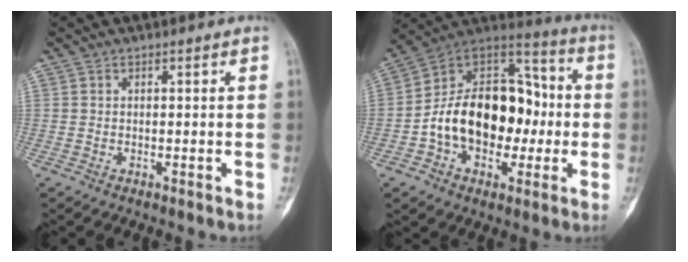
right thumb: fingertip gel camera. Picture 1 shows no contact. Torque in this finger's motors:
{"motor_torque": [2.27, 2.18, 2.03, -0.54, 0.21]}